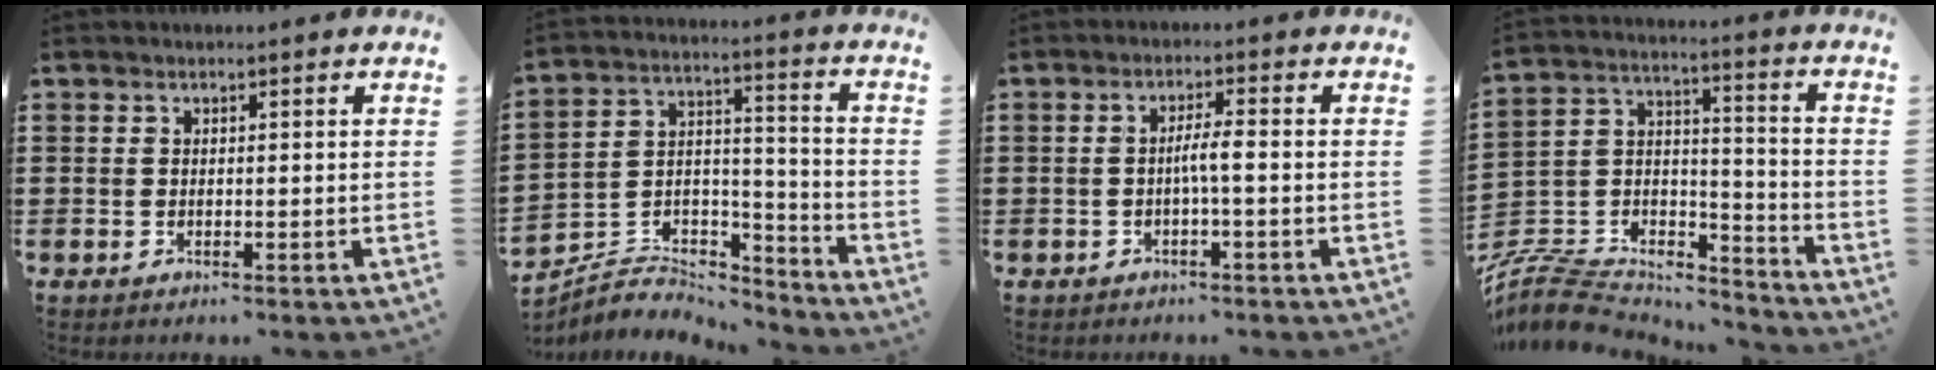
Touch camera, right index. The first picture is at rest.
{"total": 5.4, "force": [-4.8, 2.4, 0.7], "torque": [-0.020, 0.007, -0.094]}
{"total": 2.9, "force": [-0.7, 0.1, 2.8], "torque": [-0.051, -0.002, -0.014]}
{"total": 8.3, "force": [-7.5, 3.0, 1.8], "torque": [-0.052, 0.003, -0.151]}